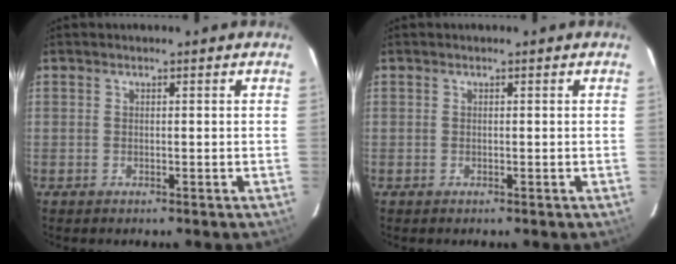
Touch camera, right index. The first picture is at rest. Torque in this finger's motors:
{"motor_torque": [-0.04, -0.04, 0.13, 0.01]}